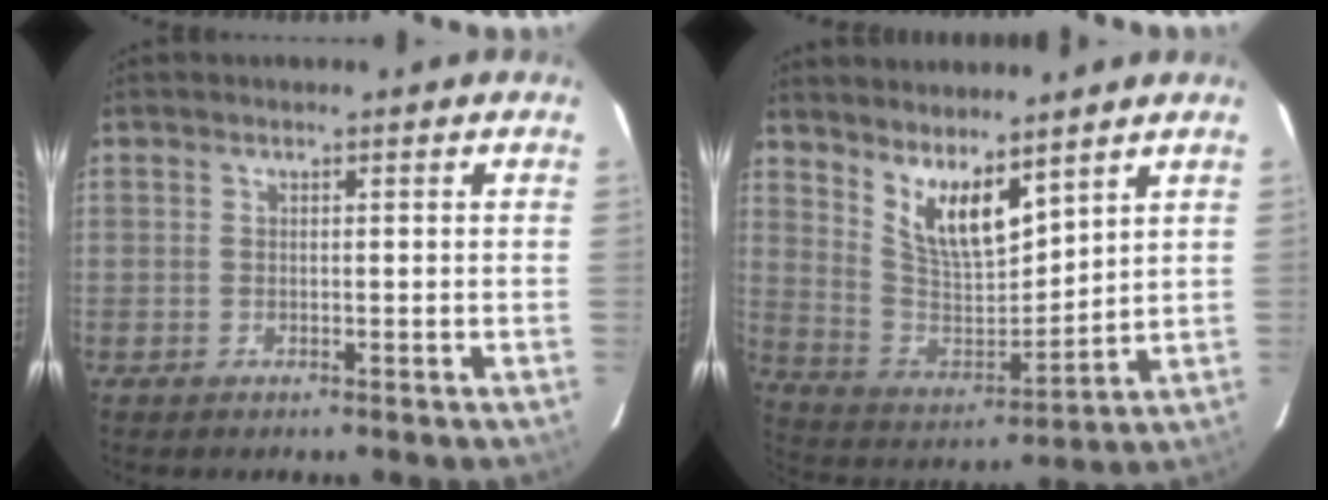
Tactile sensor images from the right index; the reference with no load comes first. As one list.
[{"total": 11.7, "force": [7.8, 3.9, 7.8], "torque": [-0.144, -0.011, 0.159]}]